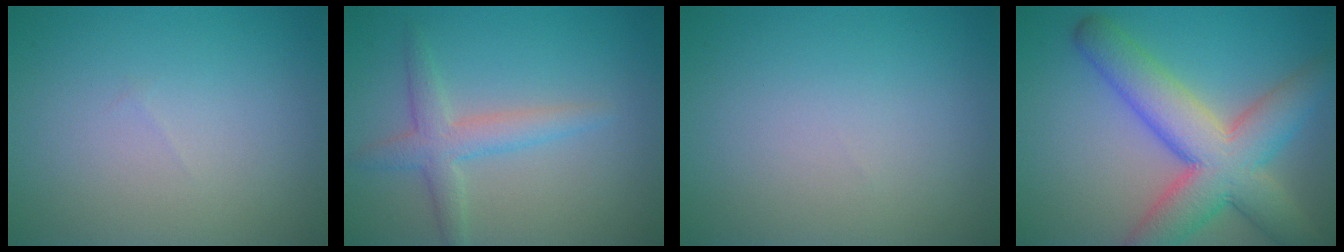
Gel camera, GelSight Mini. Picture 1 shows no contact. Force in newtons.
{"total": 3.0, "press": 3.0, "slide": 0.1}
{"total": 0.0}
{"total": 9.2, "press": 9.2, "slide": 0.3}